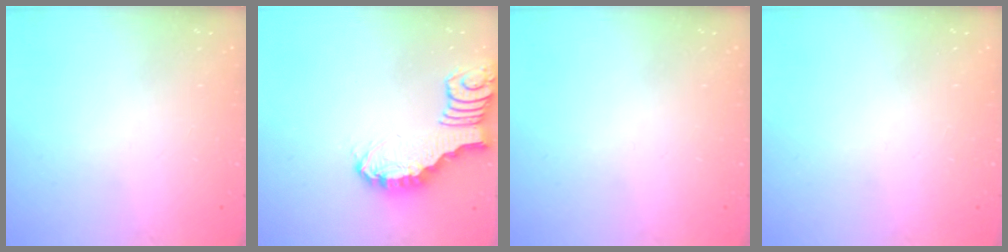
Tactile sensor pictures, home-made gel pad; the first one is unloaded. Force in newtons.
{"total": 2.0, "press": 2.0, "slide": 0.1}
{"total": 0.0}
{"total": 0.0}